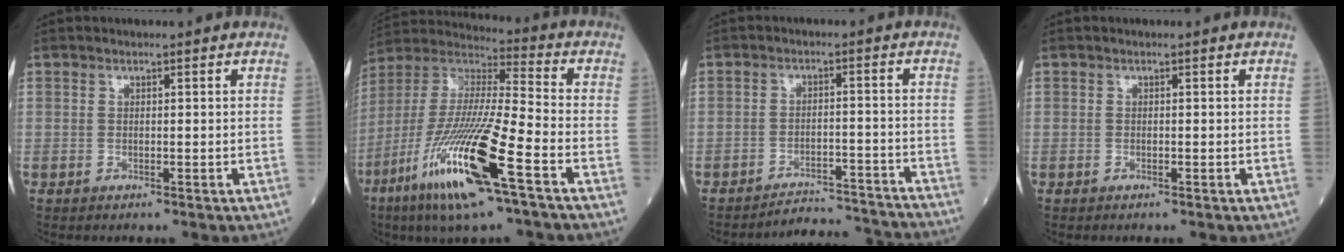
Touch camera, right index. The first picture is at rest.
{"total": 20.2, "force": [-9.4, 1.5, 17.8], "torque": [-0.398, -0.047, -0.182]}
{"total": 9.9, "force": [-9.9, 0.3, -0.4], "torque": [0.014, 0.019, -0.130]}
{"total": 0.0}